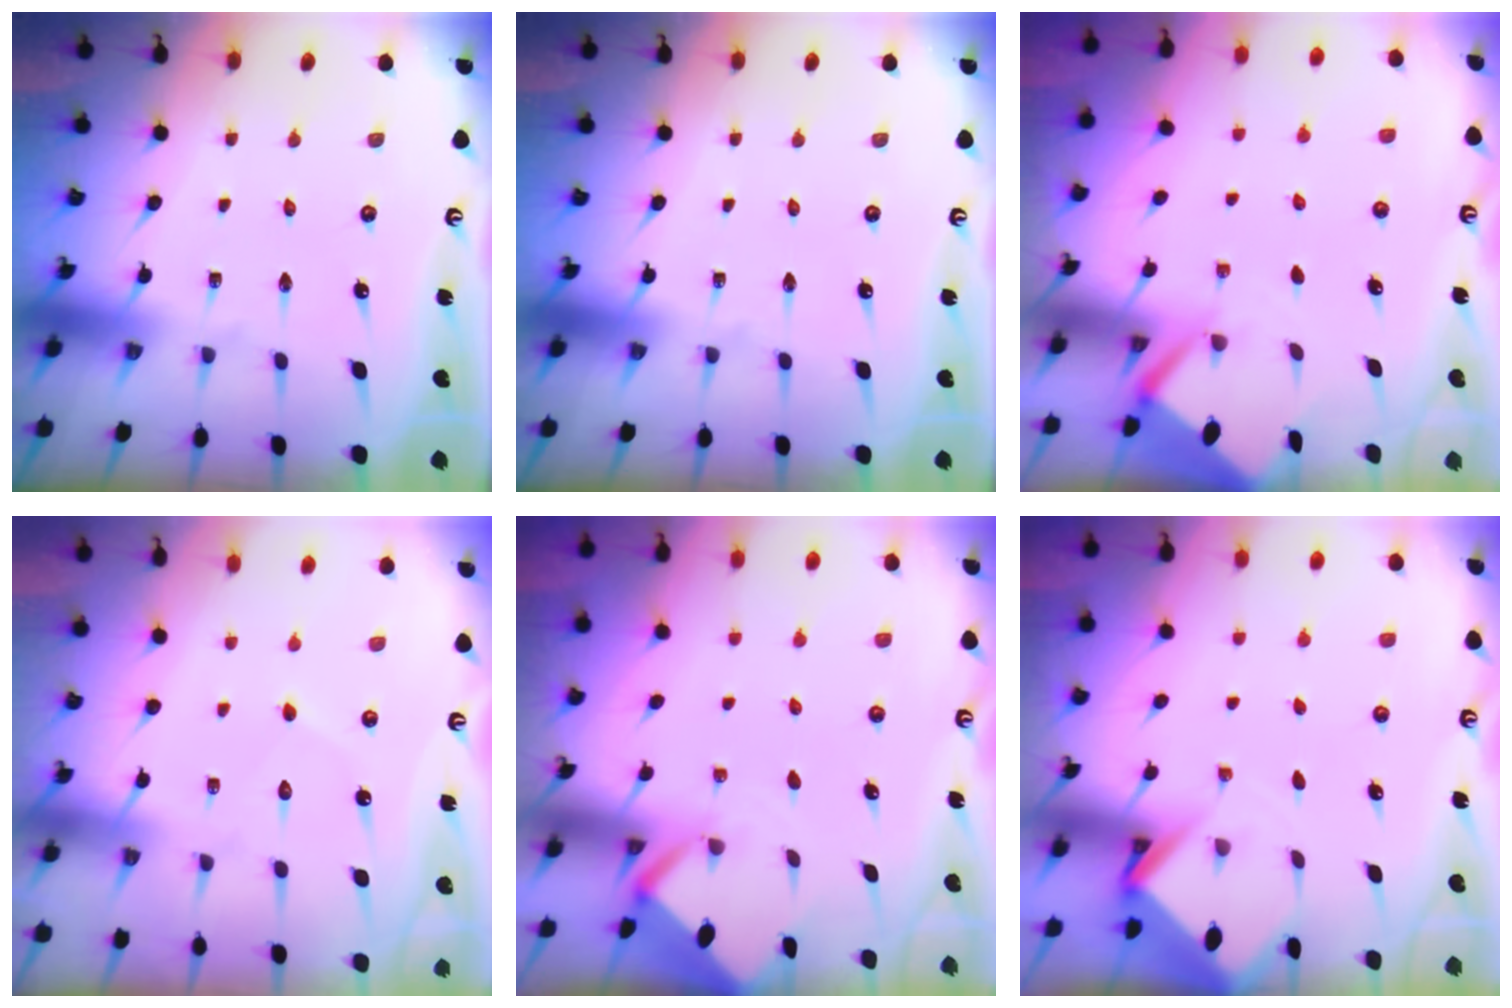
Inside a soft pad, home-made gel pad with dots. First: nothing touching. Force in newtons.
{"total": 0.0}
{"total": 2.6, "press": 2.6, "slide": 0.3}
{"total": 5.4, "press": 5.4, "slide": 0.6}
{"total": 1.8, "press": 1.8, "slide": 0.1}
{"total": 2.9, "press": 2.9, "slide": 0.2}